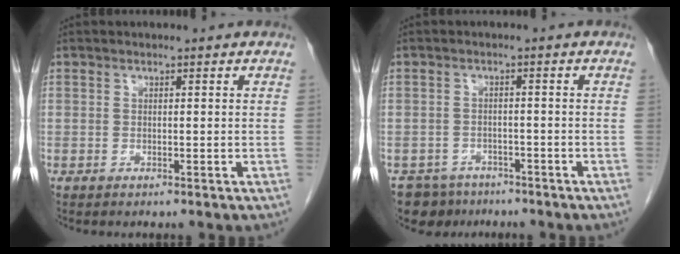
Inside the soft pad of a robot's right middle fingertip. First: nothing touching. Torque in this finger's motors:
{"motor_torque": [-0.01, 0.01, -0.03, 0.01]}